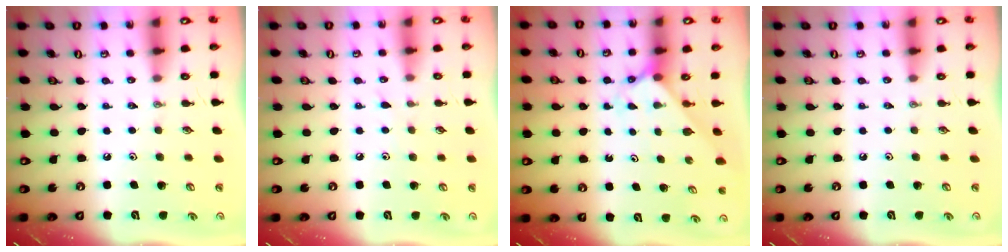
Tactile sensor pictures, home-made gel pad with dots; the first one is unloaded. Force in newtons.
{"total": 2.5, "press": 2.4, "slide": 0.3}
{"total": 2.3, "press": 2.3, "slide": 0.2}
{"total": 0.0}